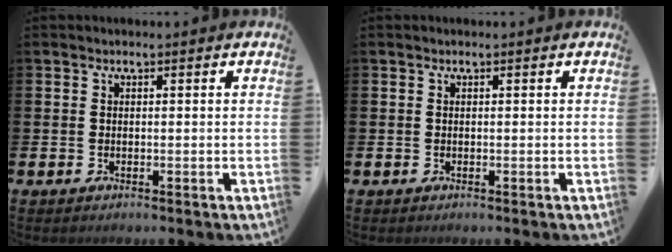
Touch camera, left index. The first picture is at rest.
{"total": 0.0}